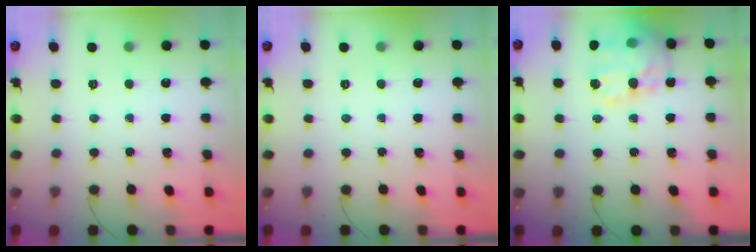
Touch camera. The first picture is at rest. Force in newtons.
{"total": 0.0}
{"total": 21.0, "press": 20.7, "slide": 3.2}